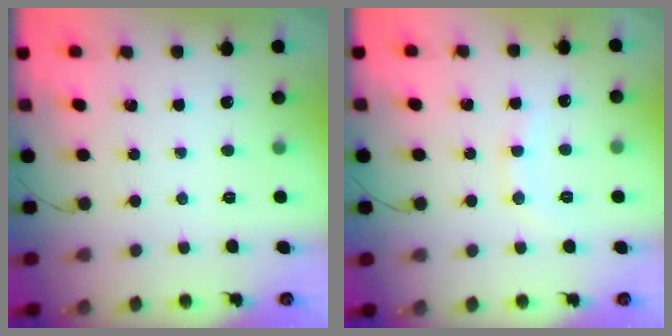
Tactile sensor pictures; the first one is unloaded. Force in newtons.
{"total": 6.4, "press": 6.1, "slide": 1.8}